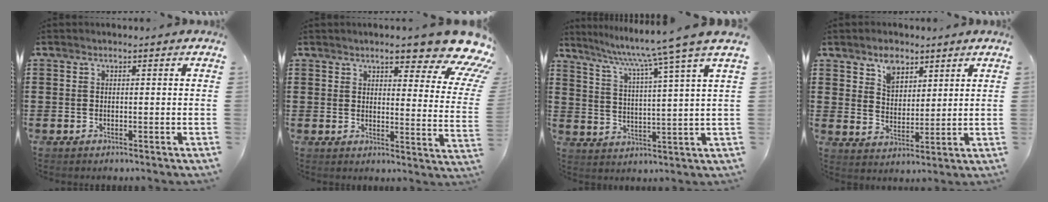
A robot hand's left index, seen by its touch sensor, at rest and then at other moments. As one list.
[{"total": 9.8, "force": [7.3, 2.0, 6.2], "torque": [-0.093, -0.040, 0.121]}, {"total": 8.3, "force": [6.7, -1.7, 4.6], "torque": [-0.115, -0.040, 0.103]}, {"total": 5.4, "force": [3.9, 3.3, 1.7], "torque": [-0.030, -0.001, 0.072]}]